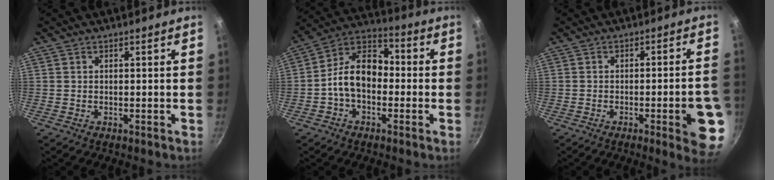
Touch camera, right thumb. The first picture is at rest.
{"total": 11.9, "force": [-1.9, 8.1, 8.5], "torque": [-0.111, 0.046, -0.055]}
{"total": 10.8, "force": [-3.6, 2.4, 9.9], "torque": [-0.096, 0.022, -0.041]}